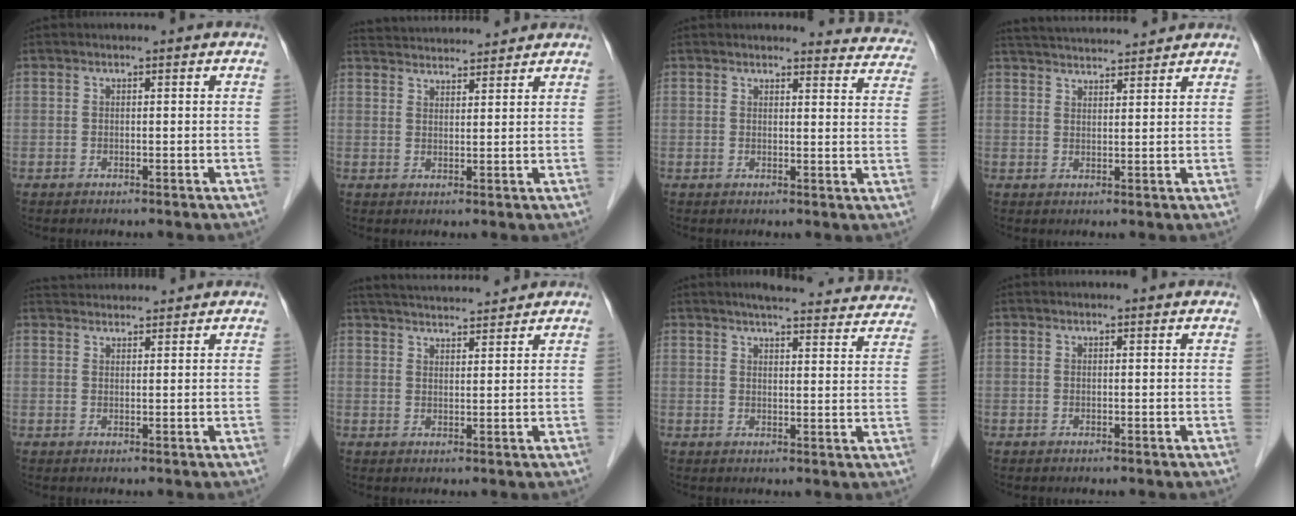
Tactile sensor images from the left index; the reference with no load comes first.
{"total": 9.0, "force": [8.7, 0.9, 1.8], "torque": [-0.034, 0.031, 0.131]}
{"total": 9.7, "force": [9.5, 1.9, 0.5], "torque": [0.034, -0.036, 0.070]}
{"total": 10.6, "force": [10.1, 0.8, 3.2], "torque": [-0.058, 0.028, 0.154]}
{"total": 7.0, "force": [6.9, 0.8, 1.2], "torque": [-0.020, 0.037, 0.100]}
{"total": 11.8, "force": [11.2, 1.3, 3.7], "torque": [-0.065, 0.029, 0.167]}
{"total": 20.9, "force": [19.3, 3.4, 7.4], "torque": [-0.080, -0.012, 0.219]}
{"total": 2.7, "force": [2.6, 0.4, 0.6], "torque": [-0.012, 0.015, 0.025]}